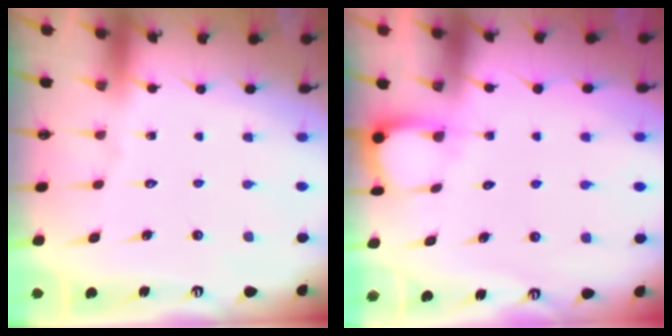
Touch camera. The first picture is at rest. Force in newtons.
{"total": 3.8, "press": 3.7, "slide": 0.4}